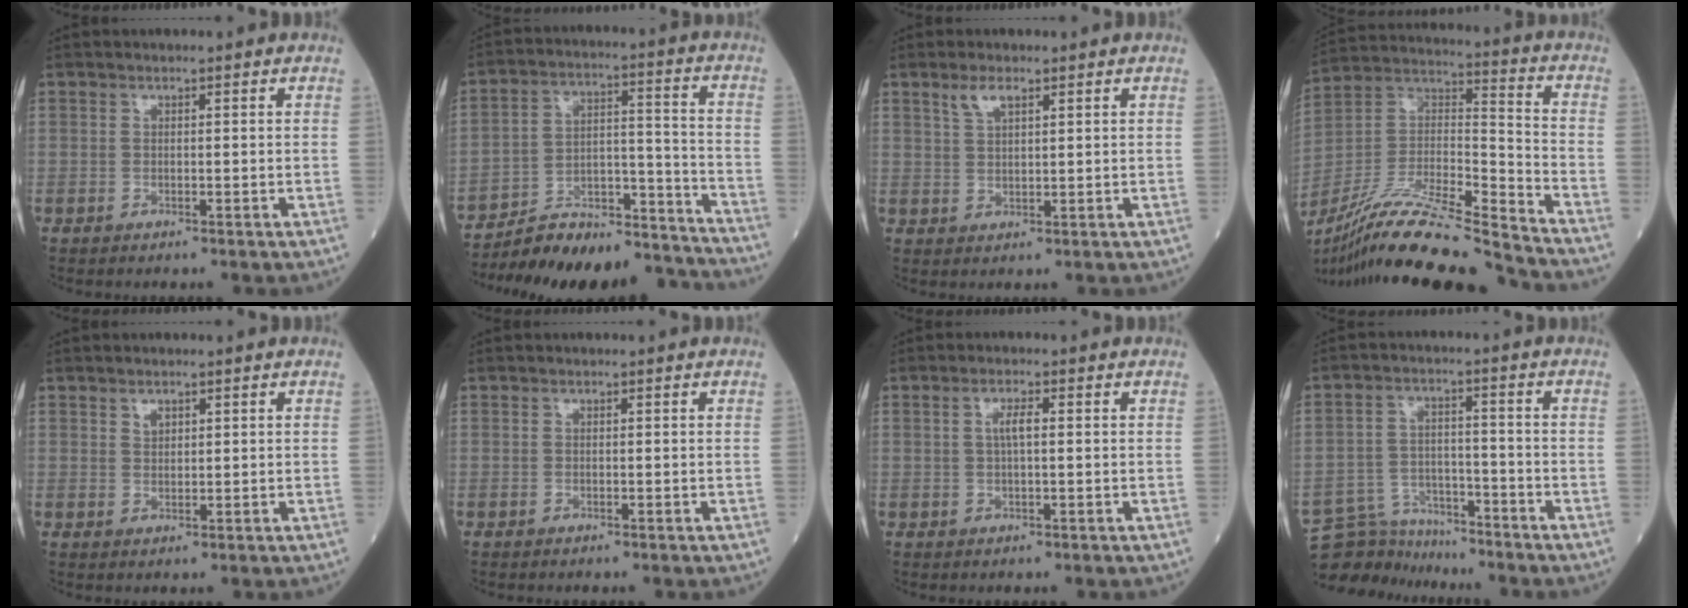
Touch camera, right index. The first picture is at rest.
{"total": 19.0, "force": [-18.2, 2.7, 4.4], "torque": [-0.073, 0.031, -0.277]}
{"total": 2.9, "force": [1.9, 0.9, 2.0], "torque": [-0.044, 0.005, 0.041]}
{"total": 22.3, "force": [-19.7, 0.0, 10.5], "torque": [-0.234, -0.008, -0.356]}
{"total": 1.4, "force": [0.8, 0.8, 0.7], "torque": [-0.009, 0.000, 0.014]}
{"total": 0.0}
{"total": 2.4, "force": [0.3, 0.5, 2.3], "torque": [-0.047, 0.005, 0.006]}
{"total": 7.8, "force": [-7.5, 1.7, -1.1], "torque": [0.012, 0.019, -0.135]}